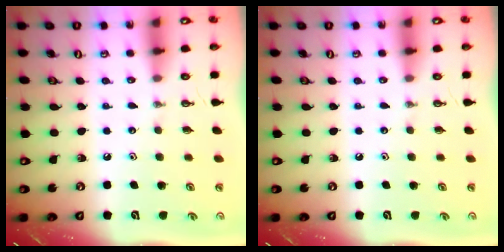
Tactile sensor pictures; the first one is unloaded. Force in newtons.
{"total": 0.0}